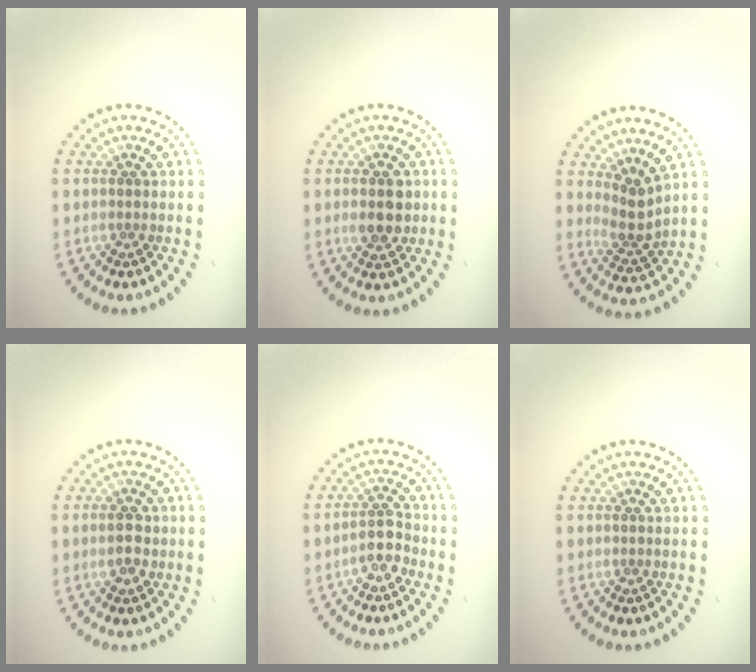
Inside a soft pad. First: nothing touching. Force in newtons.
{"total": 3.0, "press": 3.0, "slide": 0.1}
{"total": 2.7, "press": 1.9, "slide": 1.9}
{"total": 2.0, "press": 2.0, "slide": 0.1}
{"total": 2.4, "press": 2.1, "slide": 1.2}
{"total": 0.0}